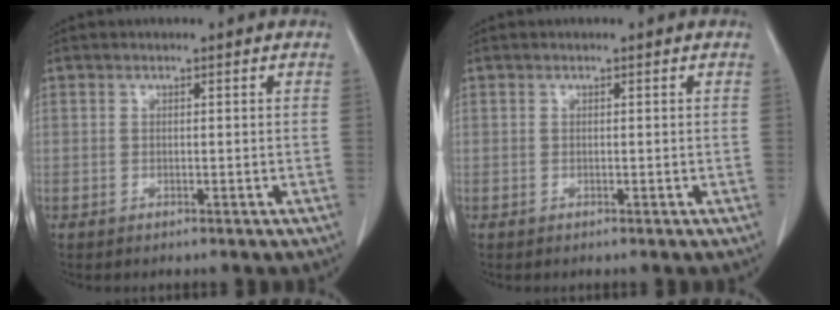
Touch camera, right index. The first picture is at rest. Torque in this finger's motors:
{"motor_torque": [-0.12, 0.17, 0.03, 0.01]}